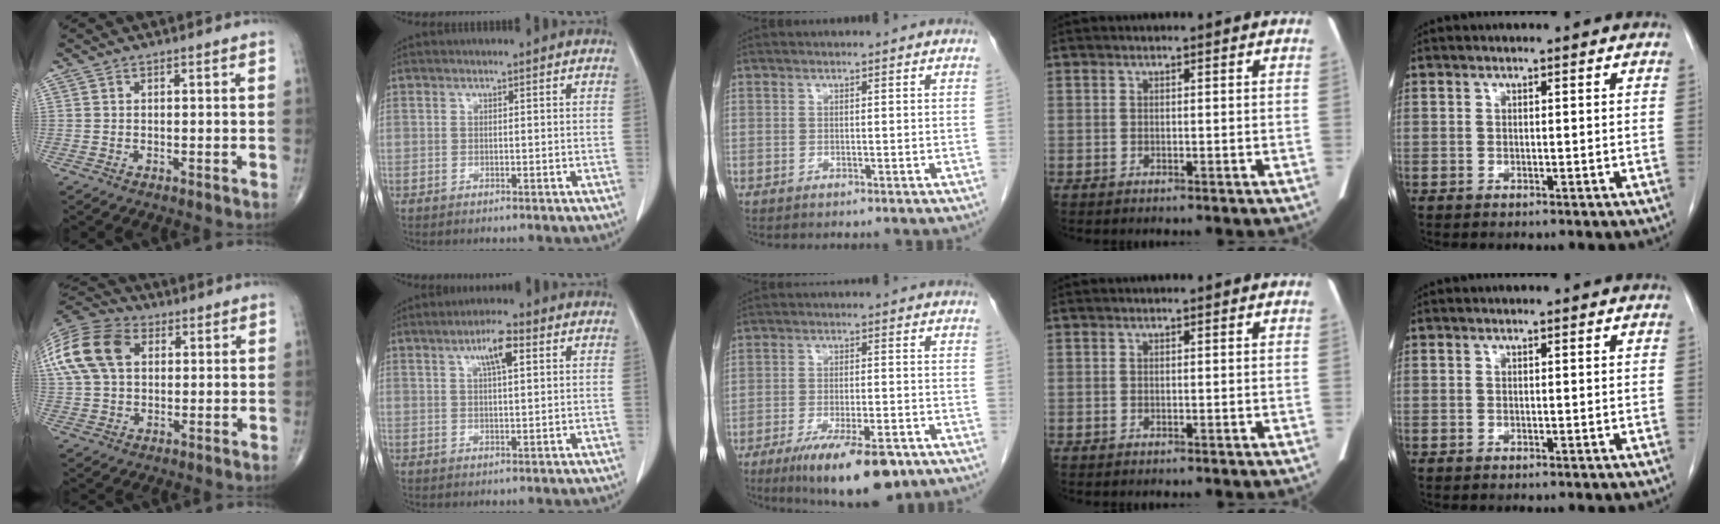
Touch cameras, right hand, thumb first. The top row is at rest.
{"thumb": {"total": 20.1, "force": [5.7, 14.0, 13.2], "torque": [-0.306, 0.041, 0.103]}, "index": {"total": 5.1, "force": [2.2, 1.0, 4.5], "torque": [-0.081, 0.008, 0.039]}, "middle": {"total": 12.3, "force": [-7.9, 3.0, 8.9], "torque": [-0.132, -0.017, -0.120]}}